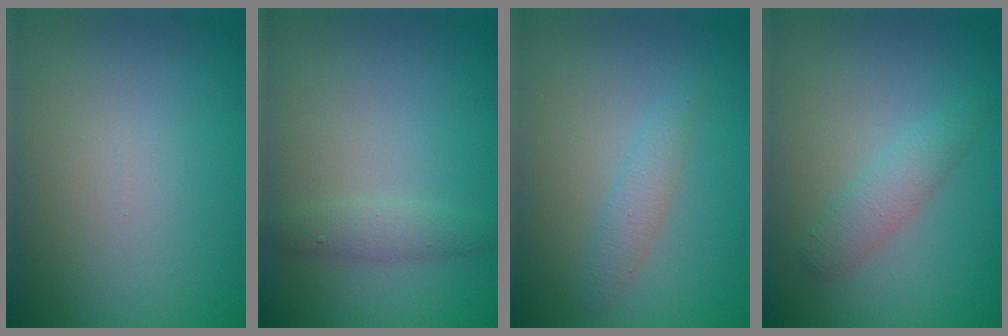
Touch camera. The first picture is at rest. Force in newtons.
{"total": 1.6, "press": 1.6, "slide": 0.0}
{"total": 1.6, "press": 1.6, "slide": 0.1}
{"total": 2.2, "press": 2.2, "slide": 0.1}